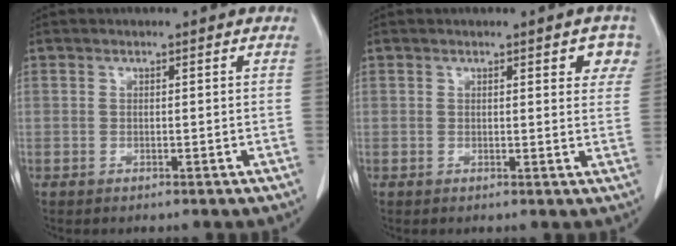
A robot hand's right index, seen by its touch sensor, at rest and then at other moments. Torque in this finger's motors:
{"motor_torque": [0.11, 0.15, 0.06, 0.00]}